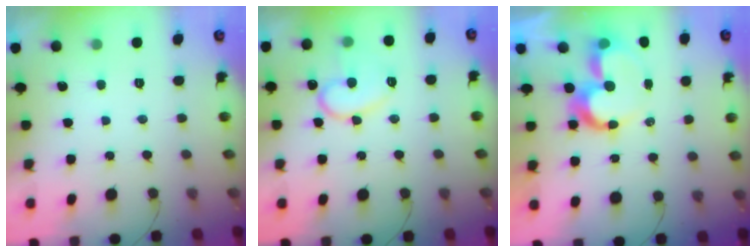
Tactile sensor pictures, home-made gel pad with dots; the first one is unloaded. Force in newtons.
{"total": 14.1, "press": 14.1, "slide": 1.3}
{"total": 10.3, "press": 10.3, "slide": 0.7}